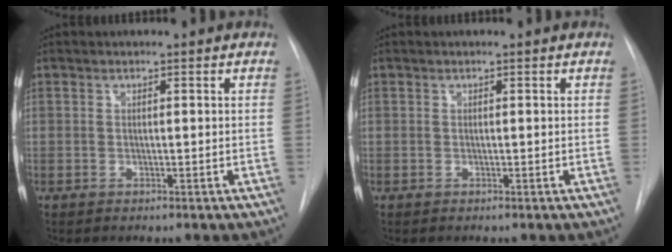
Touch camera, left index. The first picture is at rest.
{"total": 0.0}